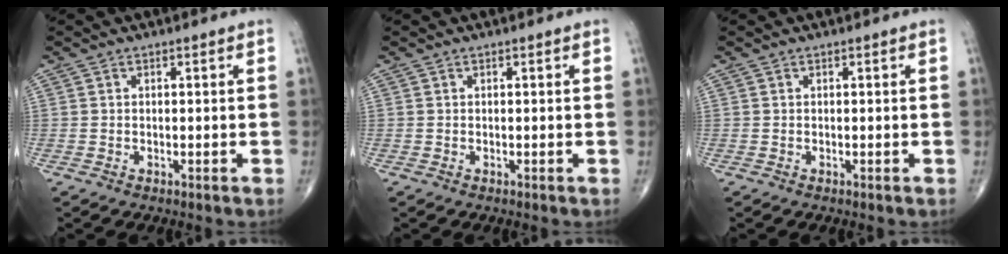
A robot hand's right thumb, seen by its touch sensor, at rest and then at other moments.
{"total": 0.0}
{"total": 0.0}